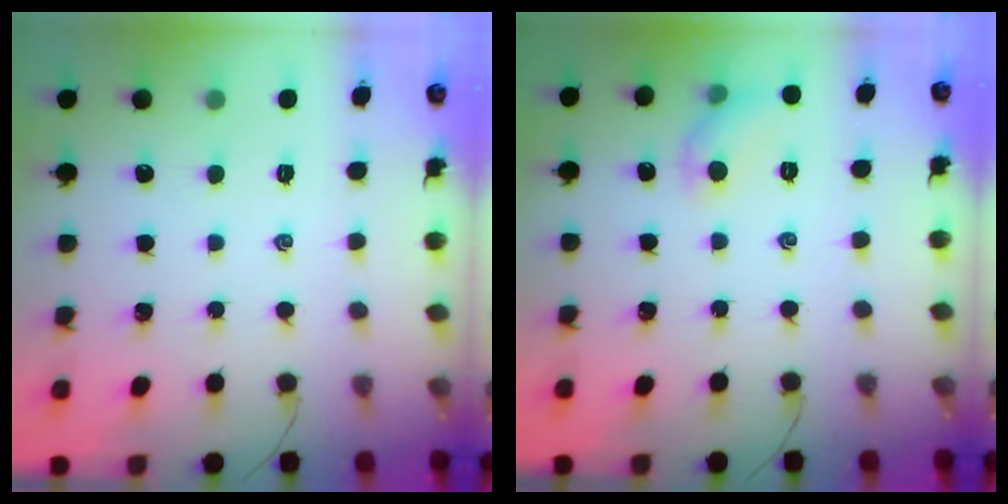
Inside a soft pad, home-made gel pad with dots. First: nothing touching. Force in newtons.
{"total": 6.6, "press": 6.5, "slide": 1.2}